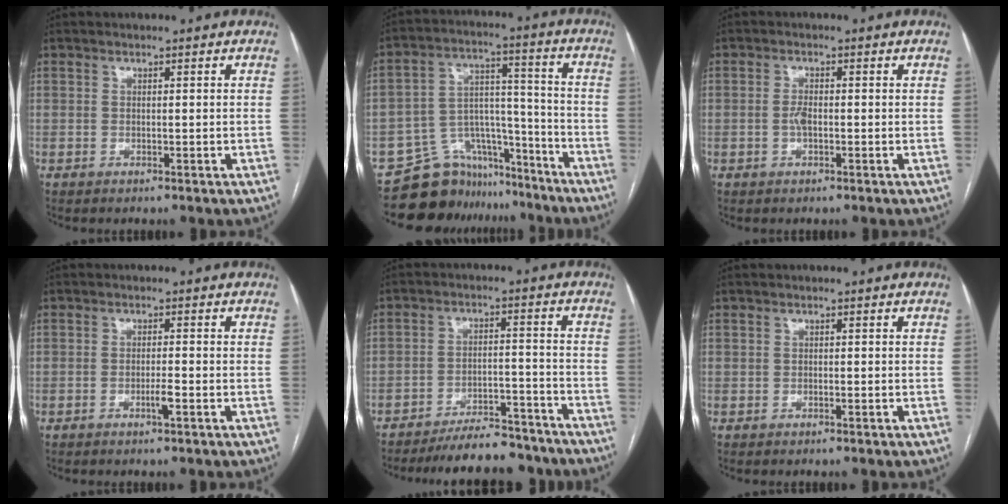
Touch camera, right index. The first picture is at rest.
{"total": 12.4, "force": [-10.8, 6.0, 0.8], "torque": [-0.002, 0.072, -0.175]}
{"total": 1.8, "force": [-0.3, 0.6, 1.6], "torque": [-0.033, 0.004, -0.005]}
{"total": 1.9, "force": [-0.9, 0.0, 1.7], "torque": [-0.030, 0.000, -0.014]}
{"total": 12.9, "force": [-11.8, 3.5, 3.8], "torque": [-0.038, 0.021, -0.167]}
{"total": 0.0}